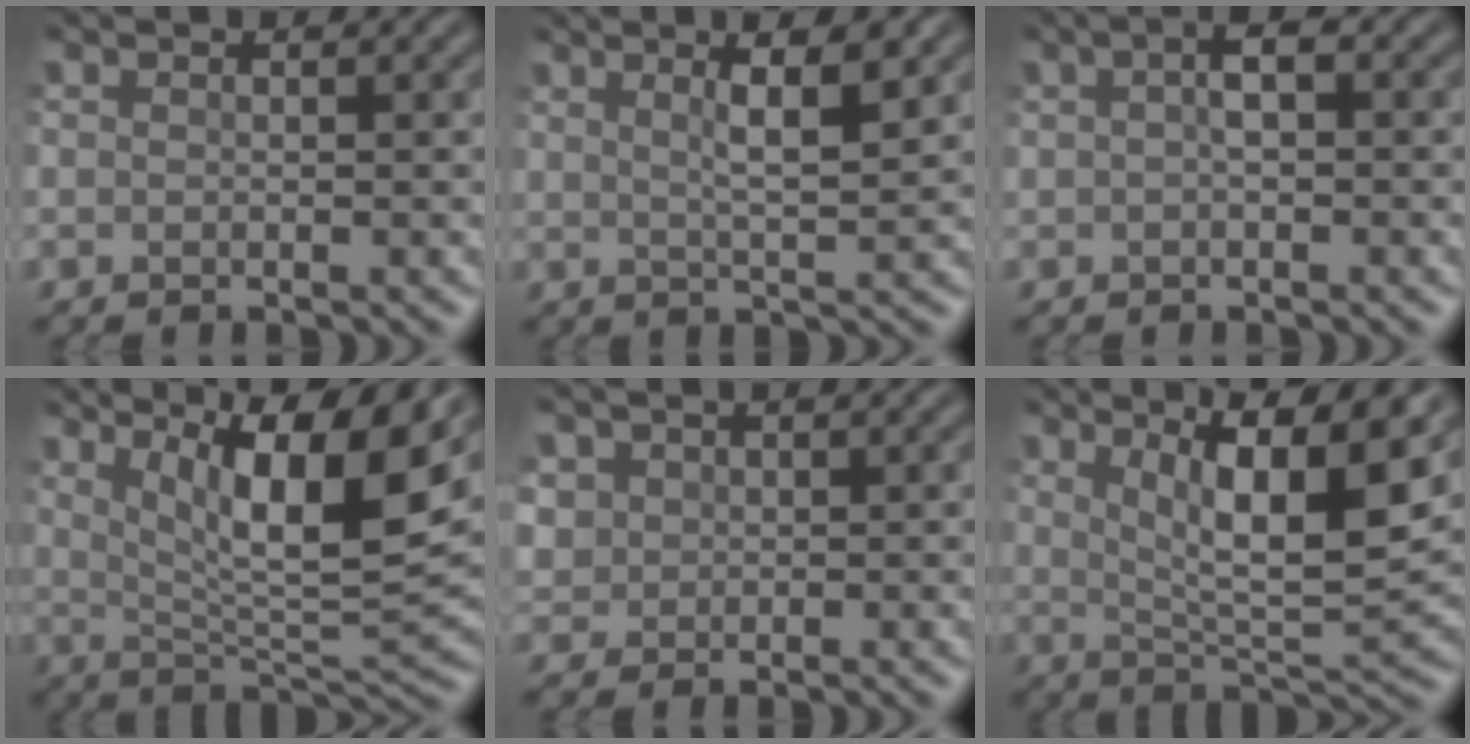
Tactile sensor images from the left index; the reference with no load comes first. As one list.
[{"total": 4.8, "force": [2.2, 1.1, 4.2], "torque": [-0.054, 0.010, 0.021]}, {"total": 2.2, "force": [0.2, 0.9, 2.0], "torque": [-0.041, 0.008, 0.001]}, {"total": 11.5, "force": [5.3, 2.7, 9.8], "torque": [-0.154, -0.001, 0.091]}, {"total": 1.8, "force": [0.5, 1.7, 0.4], "torque": [-0.014, -0.004, 0.011]}, {"total": 9.8, "force": [4.0, 2.4, 8.6], "torque": [-0.132, -0.003, 0.070]}]